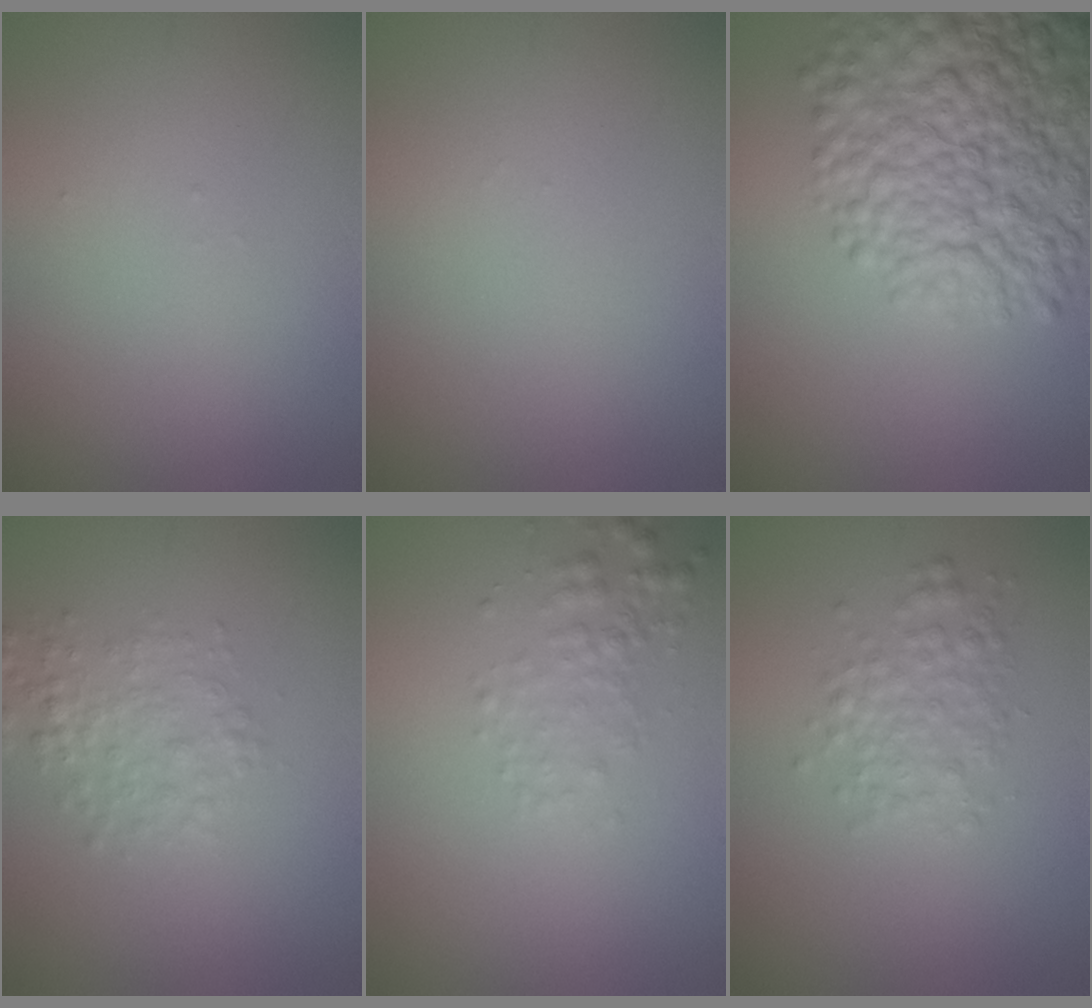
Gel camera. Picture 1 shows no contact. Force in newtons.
{"total": 0.0}
{"total": 10.0, "press": 10.0, "slide": 0.3}
{"total": 2.5, "press": 2.5, "slide": 0.1}
{"total": 2.1, "press": 2.1, "slide": 0.1}
{"total": 2.8, "press": 2.8, "slide": 0.0}